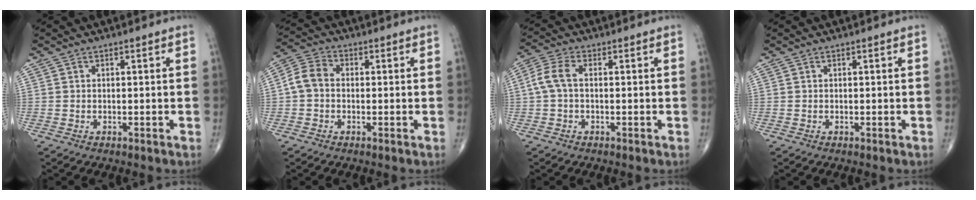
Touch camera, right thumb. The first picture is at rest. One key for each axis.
{"total": 5.6, "fx": -0.3, "fy": 4.2, "fz": 3.6, "tx": -0.066, "ty": 0.019, "tz": -0.018}
{"total": 4.9, "fx": 0.1, "fy": 2.6, "fz": 4.1, "tx": -0.104, "ty": 0.015, "tz": -0.004}
{"total": 0.0}